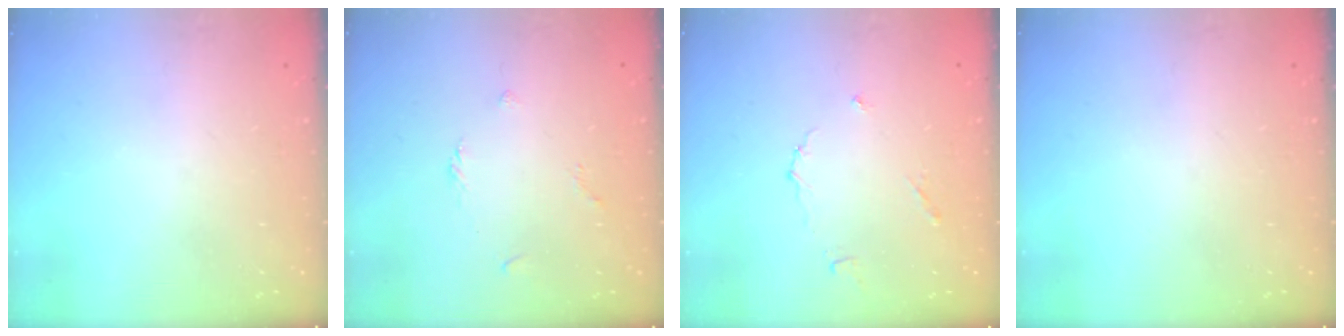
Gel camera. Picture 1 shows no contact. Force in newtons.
{"total": 2.0, "press": 1.9, "slide": 0.6}
{"total": 4.2, "press": 4.2, "slide": 0.6}
{"total": 0.0}